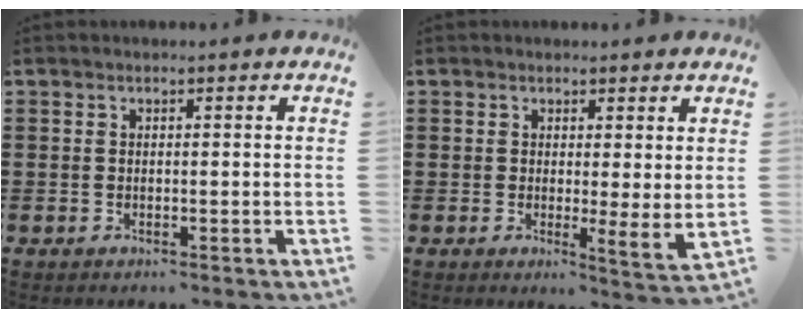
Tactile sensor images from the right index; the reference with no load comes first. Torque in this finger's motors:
{"motor_torque": [0.15, 0.09, 0.28, 0.03]}